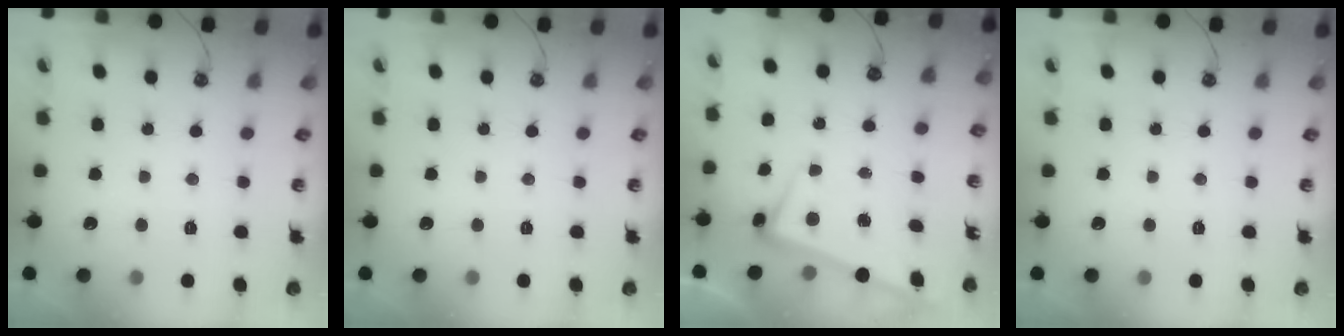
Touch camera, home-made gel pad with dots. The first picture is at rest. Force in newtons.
{"total": 0.0}
{"total": 2.3, "press": 2.2, "slide": 0.9}
{"total": 0.0}